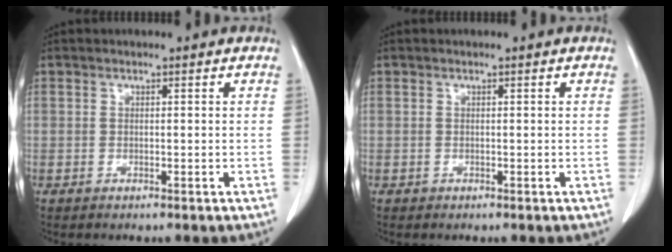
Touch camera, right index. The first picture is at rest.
{"total": 0.0}